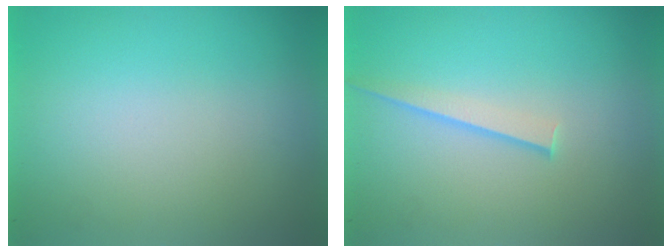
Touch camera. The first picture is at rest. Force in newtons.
{"total": 1.1}